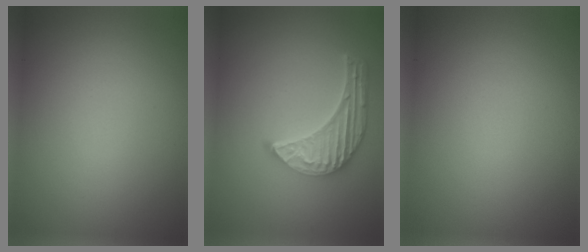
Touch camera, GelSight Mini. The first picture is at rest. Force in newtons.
{"total": 5.7, "press": 4.2, "slide": 3.8}
{"total": 0.0}